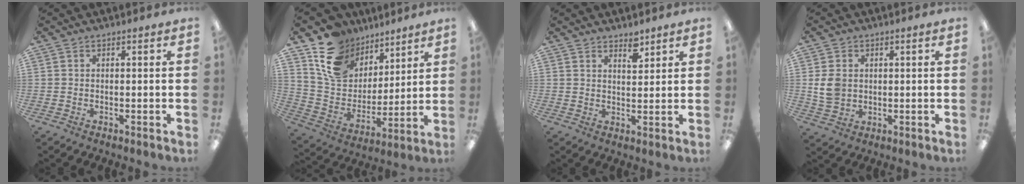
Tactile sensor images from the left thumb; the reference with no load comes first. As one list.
[{"total": 16.1, "force": [10.2, 11.0, 5.8], "torque": [-0.122, -0.058, 0.200]}, {"total": 3.9, "force": [3.2, 1.6, 1.6], "torque": [-0.004, -0.023, 0.051]}, {"total": 6.1, "force": [0.8, 5.0, 3.5], "torque": [-0.073, 0.005, 0.016]}]